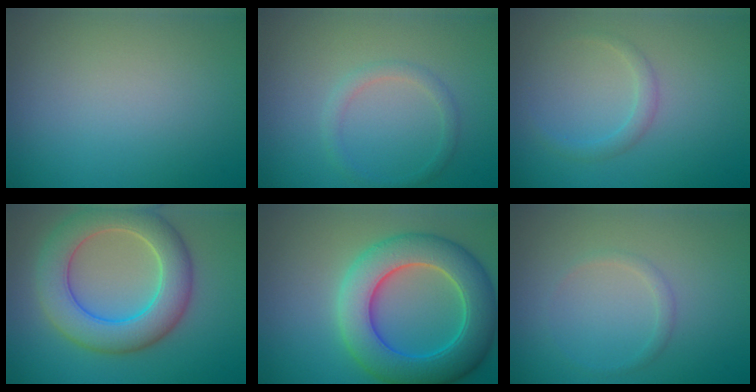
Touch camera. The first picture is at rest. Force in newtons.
{"total": 1.5, "press": 1.5, "slide": 0.1}
{"total": 1.4, "press": 1.4, "slide": 0.0}
{"total": 7.6, "press": 7.6, "slide": 0.4}
{"total": 9.0, "press": 9.0, "slide": 0.3}
{"total": 0.9, "press": 0.9, "slide": 0.0}